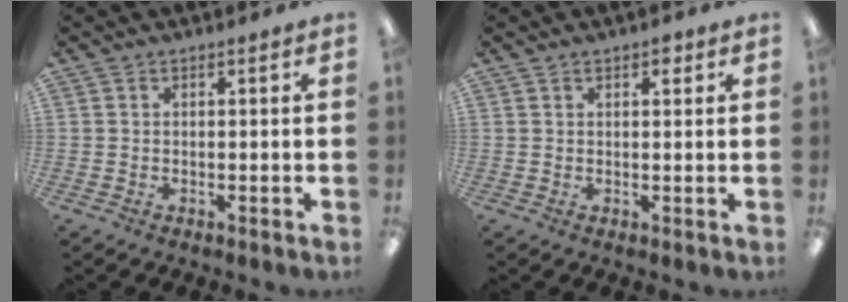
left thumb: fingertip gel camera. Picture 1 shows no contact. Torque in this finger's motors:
{"motor_torque": [-0.03, 0.09, -0.23, 0.03, -0.03]}